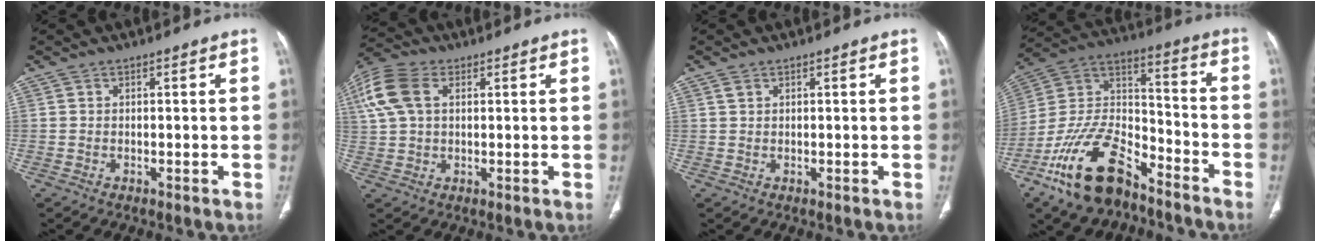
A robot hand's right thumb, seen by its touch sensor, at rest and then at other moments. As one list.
[{"total": 12.5, "force": [4.1, 8.1, 8.6], "torque": [-0.216, 0.021, 0.077]}, {"total": 0.9, "force": [0.6, 0.4, 0.4], "torque": [-0.010, 0.004, 0.013]}, {"total": 19.5, "force": [-12.8, 9.4, 11.3], "torque": [-0.198, 0.082, -0.231]}]